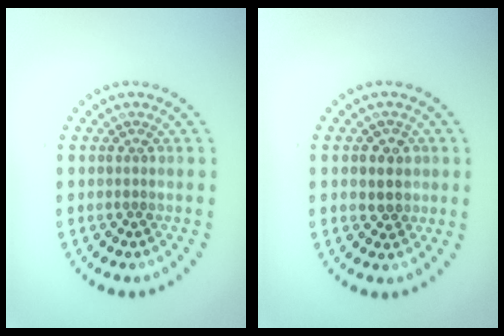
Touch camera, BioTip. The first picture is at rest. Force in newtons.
{"total": 1.6, "press": 1.5, "slide": 0.5}